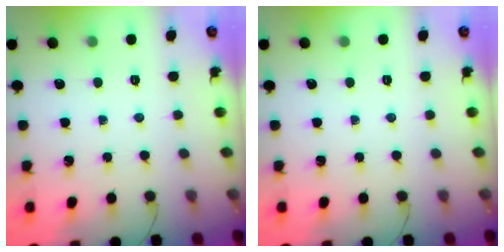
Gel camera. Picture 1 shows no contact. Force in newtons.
{"total": 0.0}